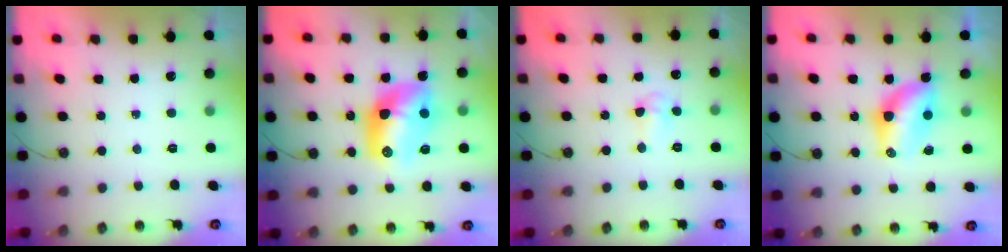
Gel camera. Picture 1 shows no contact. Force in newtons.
{"total": 13.8, "press": 13.7, "slide": 1.4}
{"total": 4.0, "press": 3.1, "slide": 2.4}
{"total": 9.5, "press": 8.5, "slide": 4.2}